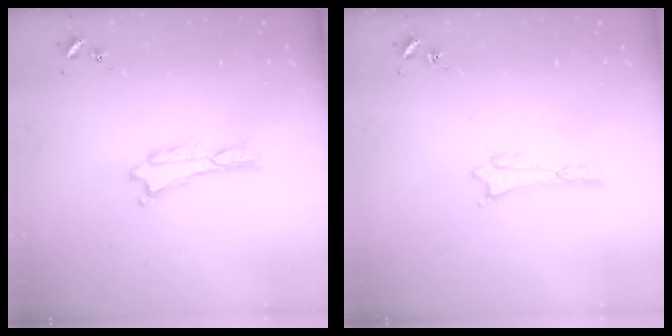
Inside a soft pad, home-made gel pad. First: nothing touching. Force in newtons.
{"total": 0.7, "press": 0.7, "slide": 0.1}